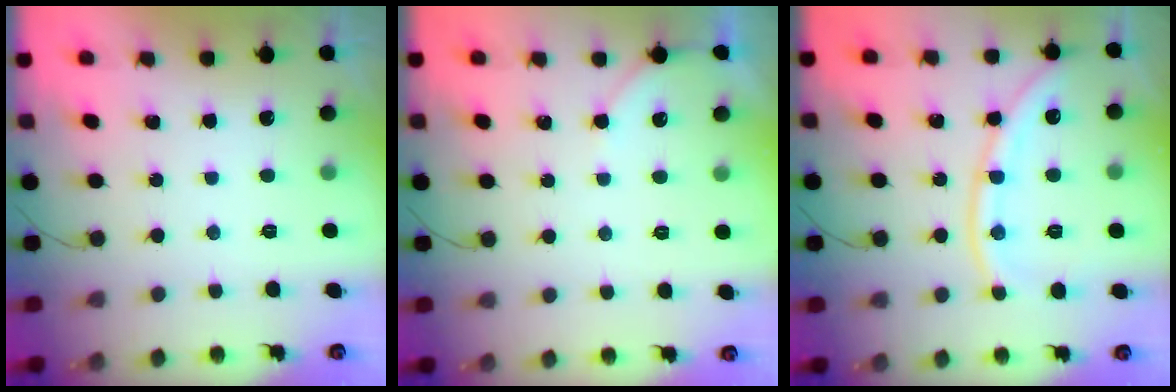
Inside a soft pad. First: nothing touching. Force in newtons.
{"total": 2.8, "press": 2.8, "slide": 0.4}
{"total": 12.0, "press": 11.8, "slide": 1.6}